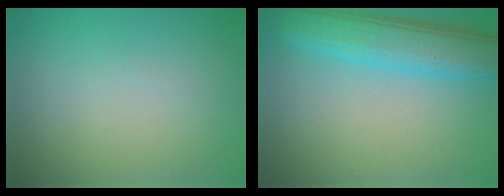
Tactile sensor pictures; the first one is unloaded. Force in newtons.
{"total": 6.3, "press": 6.3, "slide": 0.1}